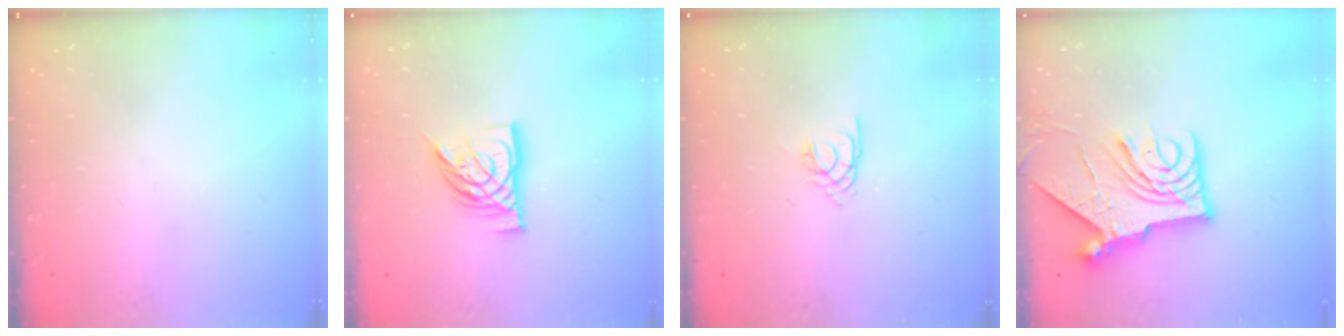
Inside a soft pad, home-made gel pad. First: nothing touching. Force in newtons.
{"total": 13.0, "press": 13.0, "slide": 1.2}
{"total": 1.4, "press": 1.3, "slide": 0.3}
{"total": 13.7, "press": 13.6, "slide": 1.5}